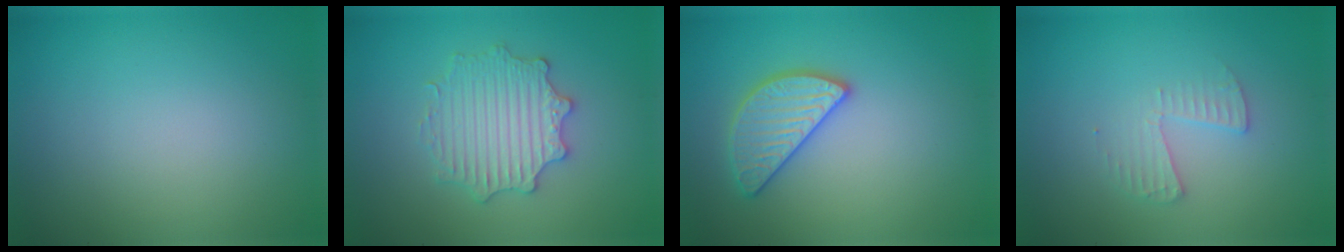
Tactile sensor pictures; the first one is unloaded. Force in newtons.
{"total": 3.6, "press": 3.5, "slide": 0.8}
{"total": 3.1, "press": 3.1, "slide": 0.3}
{"total": 1.6, "press": 1.6, "slide": 0.1}